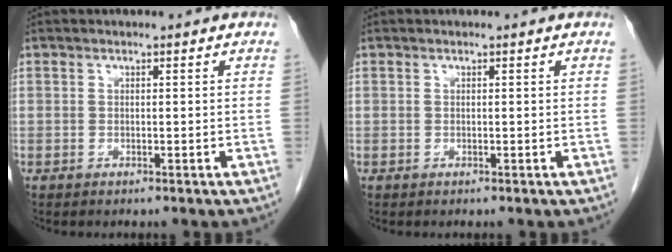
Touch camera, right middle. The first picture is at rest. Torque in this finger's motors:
{"motor_torque": [0.00, 0.00, 0.00, 0.00]}